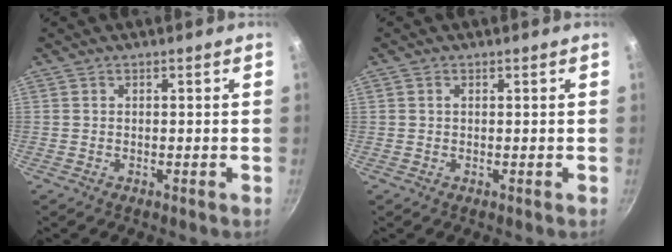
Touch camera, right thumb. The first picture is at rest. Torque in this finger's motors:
{"motor_torque": [0.02, -0.22, -0.42, 0.39, -0.01]}